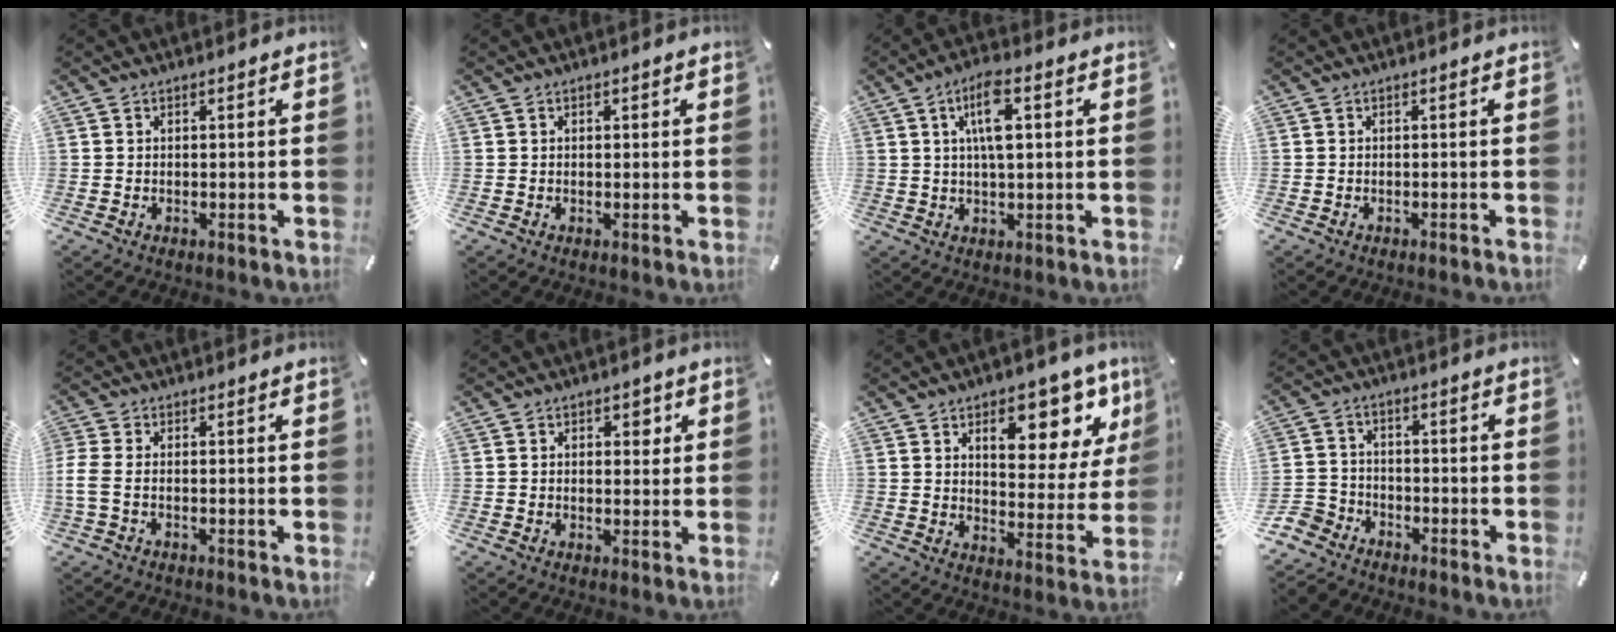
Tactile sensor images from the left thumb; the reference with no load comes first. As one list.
[{"total": 0.6, "force": [0.1, 0.4, 0.3], "torque": [-0.006, 0.003, 0.001]}, {"total": 8.4, "force": [2.3, 2.6, 7.6], "torque": [-0.150, 0.002, 0.033]}, {"total": 0.6, "force": [-0.5, 0.0, 0.1], "torque": [-0.004, -0.003, -0.010]}, {"total": 3.8, "force": [-1.1, 1.6, 3.3], "torque": [-0.075, -0.005, -0.021]}, {"total": 2.7, "force": [0.7, 2.1, 1.6], "torque": [-0.012, -0.003, 0.004]}, {"total": 13.7, "force": [7.8, 7.5, 8.4], "torque": [-0.088, -0.056, 0.126]}, {"total": 7.6, "force": [-5.9, 4.5, 1.6], "torque": [-0.051, 0.026, -0.120]}]